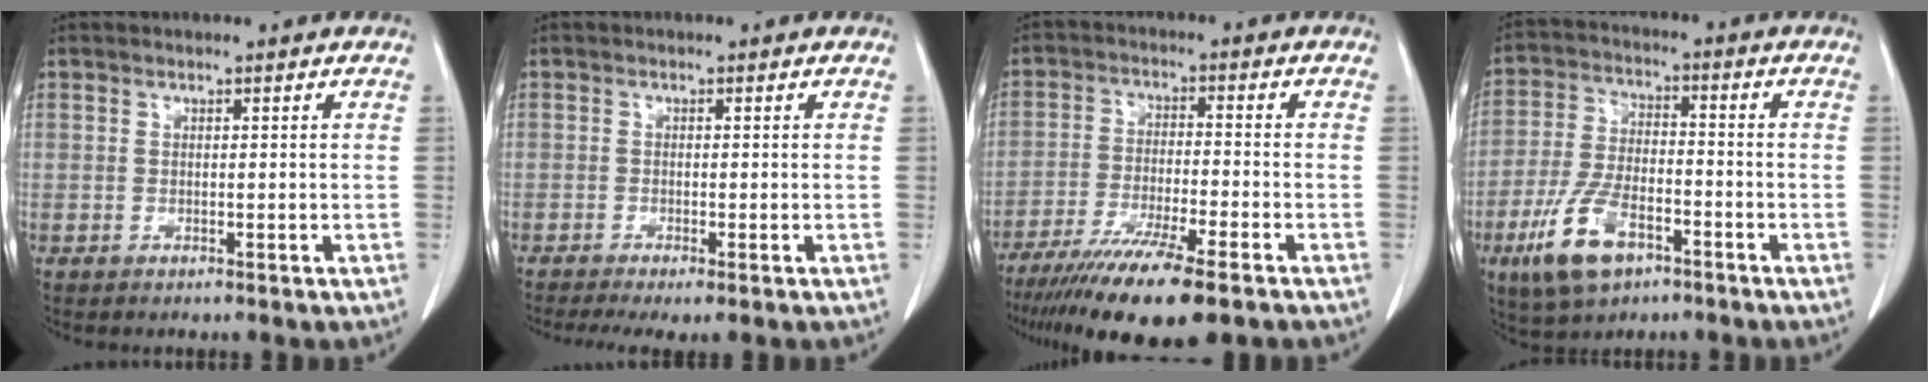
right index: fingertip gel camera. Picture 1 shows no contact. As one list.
[{"total": 4.7, "force": [-3.3, 0.8, 3.3], "torque": [-0.053, -0.014, -0.053]}, {"total": 14.5, "force": [-10.5, 1.2, 9.9], "torque": [-0.174, -0.038, -0.173]}, {"total": 11.2, "force": [-6.0, 4.8, 8.1], "torque": [-0.179, -0.003, -0.109]}]